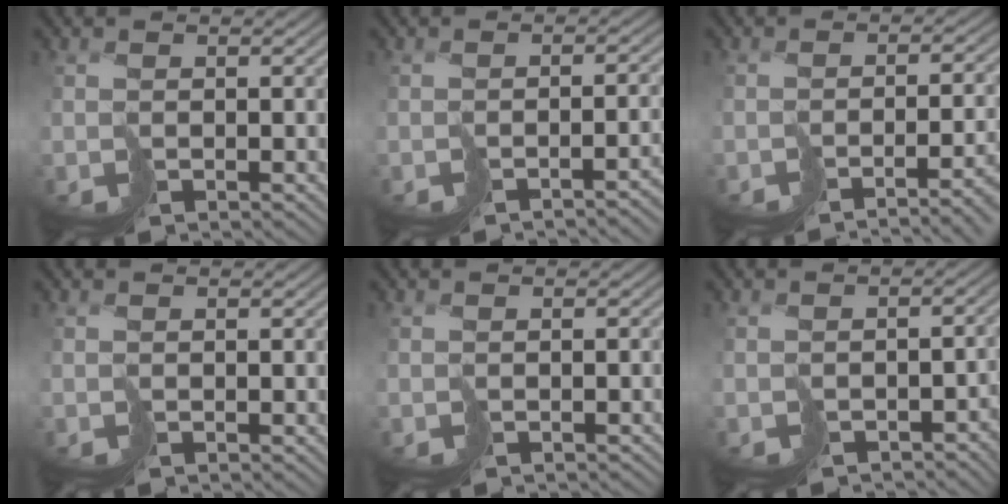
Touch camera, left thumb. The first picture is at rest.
{"total": 3.9, "force": [-3.1, 0.4, 2.4], "torque": [-0.025, -0.007, -0.044]}
{"total": 6.7, "force": [-4.7, 0.6, 4.7], "torque": [-0.044, -0.009, -0.063]}
{"total": 0.0}
{"total": 1.4, "force": [-1.0, 0.6, 0.8], "torque": [-0.005, -0.001, -0.017]}
{"total": 5.2, "force": [-3.6, 2.4, 2.9], "torque": [-0.036, -0.018, -0.047]}